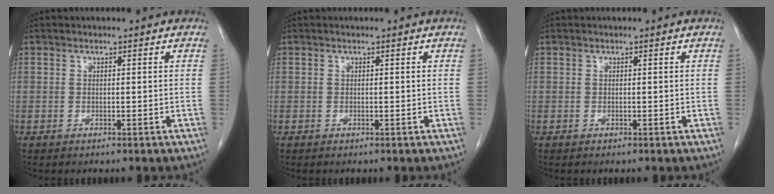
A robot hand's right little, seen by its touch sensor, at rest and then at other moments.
{"total": 0.0}
{"total": 0.0}